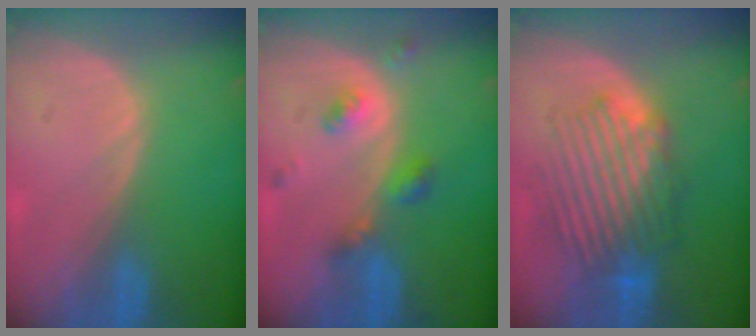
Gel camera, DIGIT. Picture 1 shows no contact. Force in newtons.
{"total": 4.8, "press": 4.3, "slide": 2.1}
{"total": 8.8, "press": 8.5, "slide": 2.2}